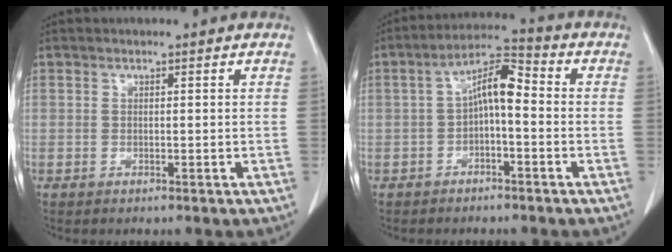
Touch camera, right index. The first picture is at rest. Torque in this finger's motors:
{"motor_torque": [0.94, -0.30, 0.49, 0.11]}